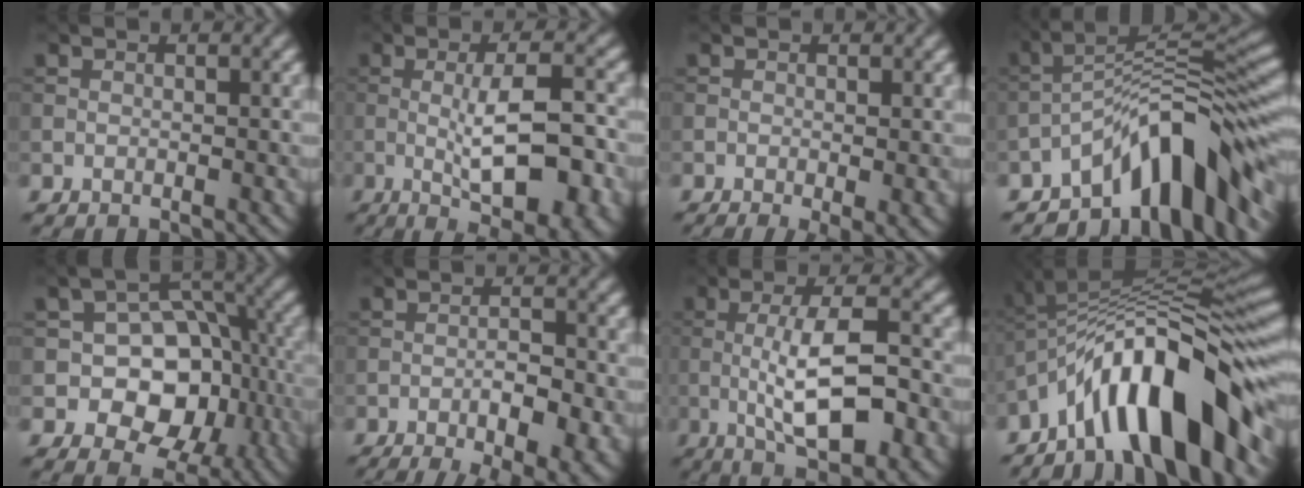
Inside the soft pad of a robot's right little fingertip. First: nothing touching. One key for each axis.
{"total": 9.1, "fx": -1.7, "fy": 2.3, "fz": 8.6, "tx": -0.129, "ty": 0.001, "tz": -0.025}
{"total": 3.1, "fx": -1.1, "fy": 0.6, "fz": 2.9, "tx": -0.042, "ty": -0.012, "tz": -0.013}
{"total": 10.8, "fx": -6.9, "fy": 3.4, "fz": 7.6, "tx": -0.092, "ty": 0.015, "tz": -0.129}
{"total": 9.5, "fx": -2.3, "fy": 6.8, "fz": 6.2, "tx": -0.062, "ty": 0.010, "tz": -0.043}
{"total": 7.8, "fx": -3.7, "fy": 2.4, "fz": 6.4, "tx": -0.095, "ty": -0.007, "tz": -0.042}
{"total": 8.6, "fx": -1.6, "fy": 2.3, "fz": 8.1, "tx": -0.134, "ty": 0.008, "tz": -0.032}
{"total": 11.9, "fx": -6.8, "fy": 3.1, "fz": 9.3, "tx": -0.128, "ty": 0.022, "tz": -0.116}